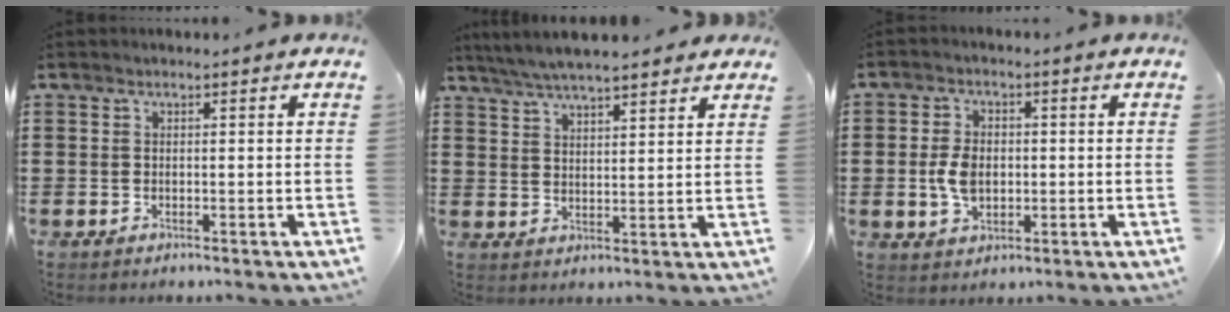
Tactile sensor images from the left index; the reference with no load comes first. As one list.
[{"total": 5.1, "force": [4.7, 0.5, 2.0], "torque": [-0.052, -0.012, 0.084]}, {"total": 5.0, "force": [-0.3, 3.2, 3.8], "torque": [-0.090, 0.004, -0.009]}]